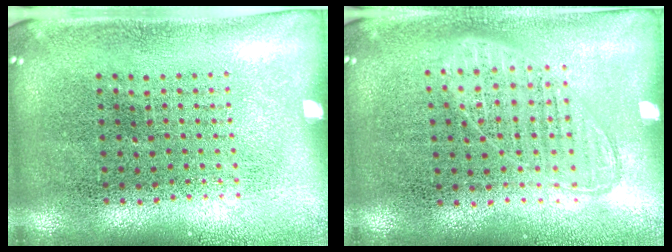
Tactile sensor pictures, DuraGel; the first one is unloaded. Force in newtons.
{"total": 0.9, "press": 0.9, "slide": 0.3}